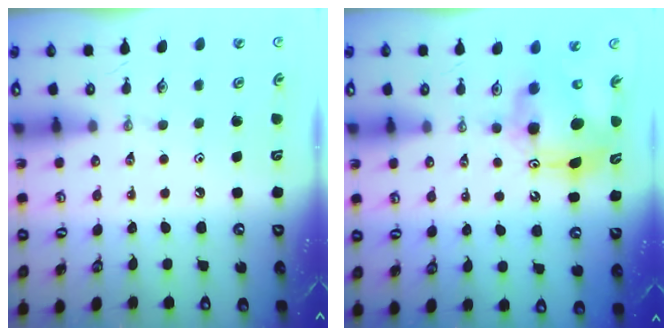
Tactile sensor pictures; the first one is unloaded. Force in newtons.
{"total": 9.9, "press": 9.9, "slide": 0.8}